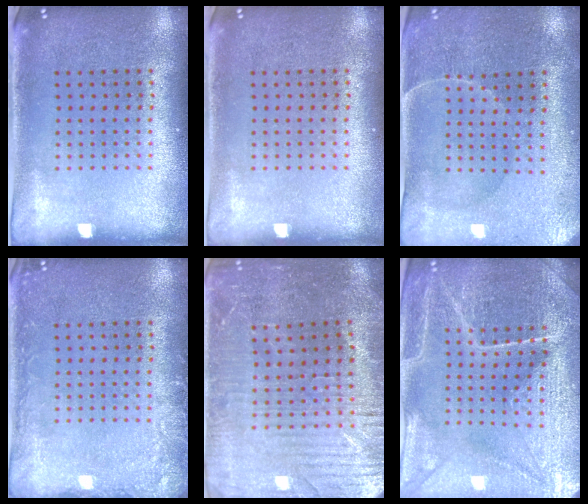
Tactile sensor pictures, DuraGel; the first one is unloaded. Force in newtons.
{"total": 0.0}
{"total": 0.6, "press": 0.4, "slide": 0.5}
{"total": 2.0, "press": 2.0, "slide": 0.2}
{"total": 2.7, "press": 2.6, "slide": 0.6}
{"total": 4.7, "press": 4.5, "slide": 1.4}